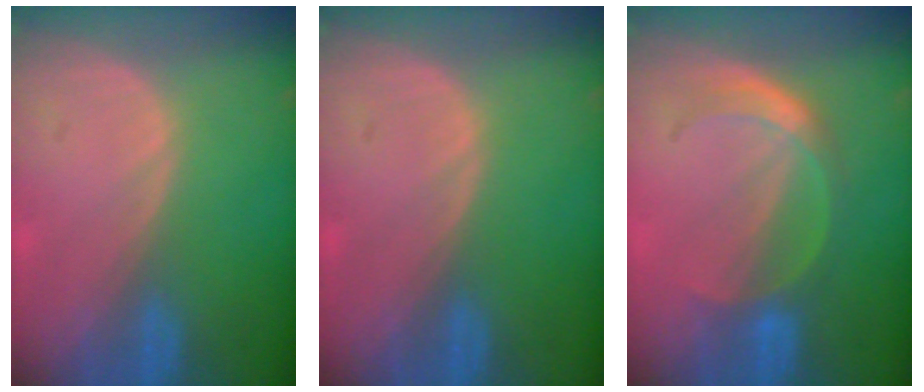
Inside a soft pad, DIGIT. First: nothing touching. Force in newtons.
{"total": 0.0}
{"total": 4.8, "press": 4.6, "slide": 1.3}